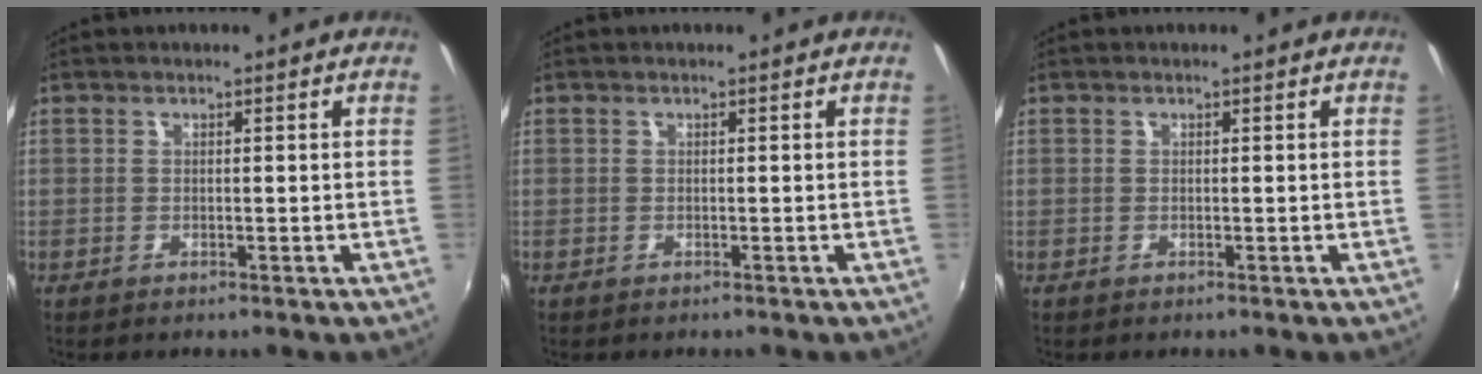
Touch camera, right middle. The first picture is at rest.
{"total": 0.0}
{"total": 0.0}